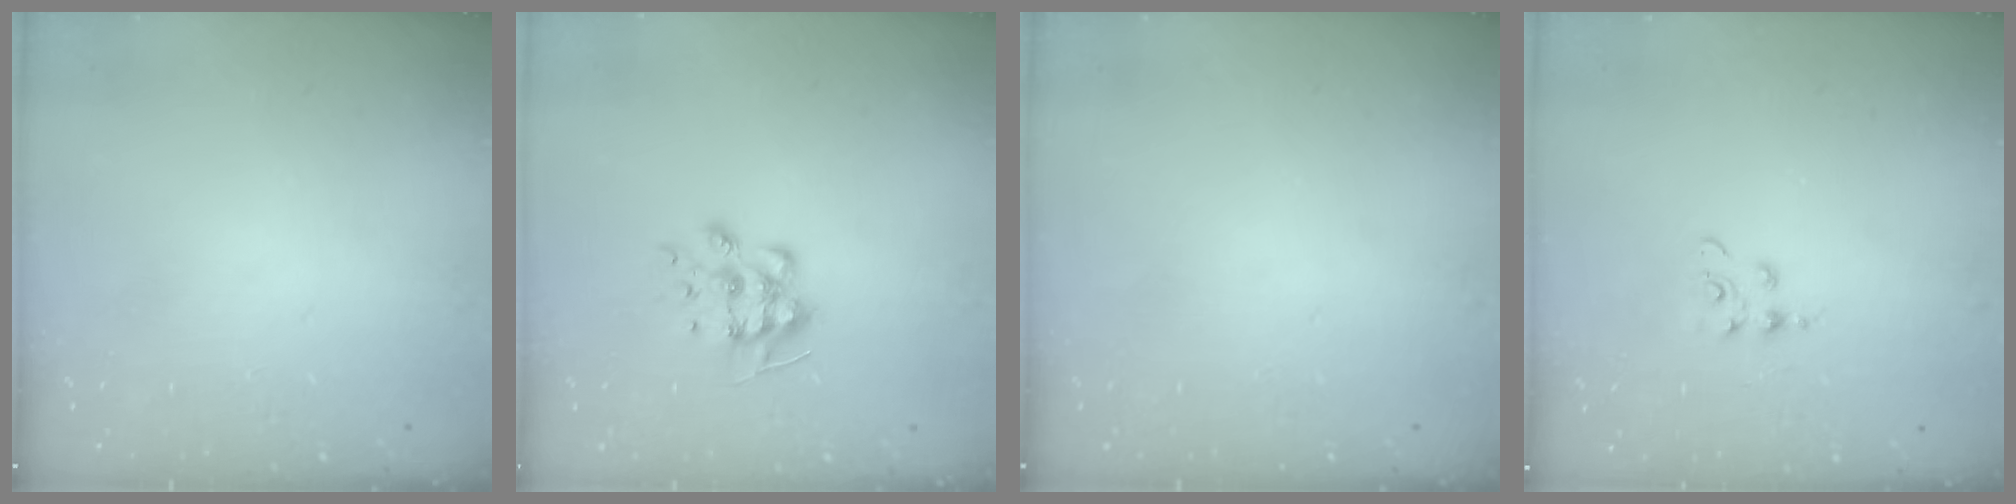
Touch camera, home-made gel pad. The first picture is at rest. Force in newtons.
{"total": 8.5, "press": 8.5, "slide": 0.3}
{"total": 0.0}
{"total": 3.6, "press": 3.6, "slide": 0.4}